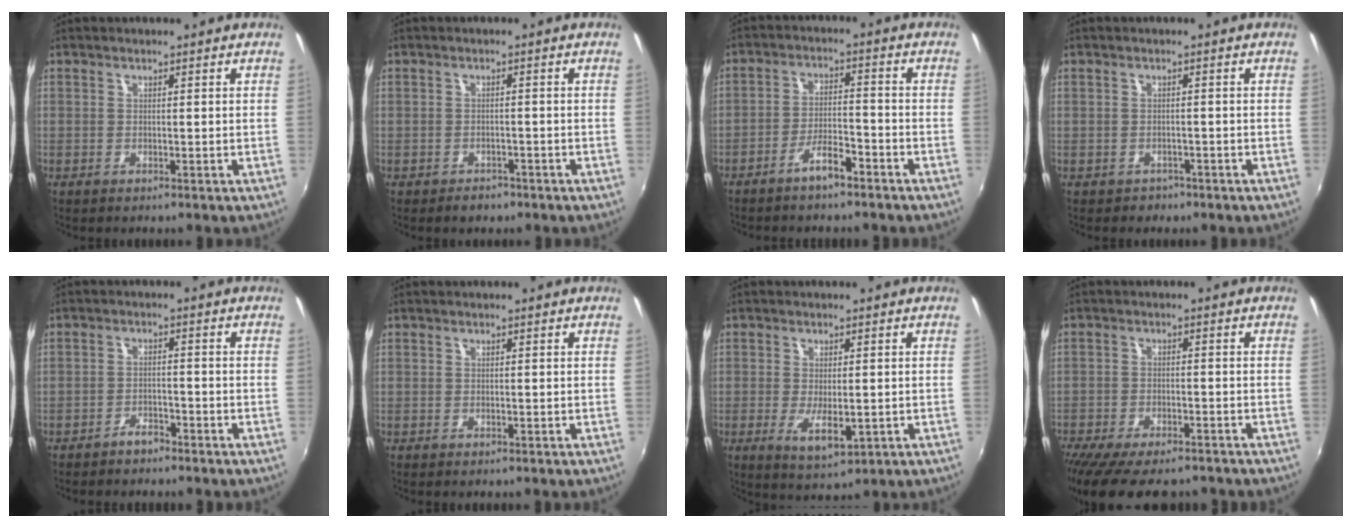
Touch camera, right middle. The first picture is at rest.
{"total": 2.7, "force": [-2.0, 1.7, 0.8], "torque": [-0.021, -0.004, -0.026]}
{"total": 5.3, "force": [-4.1, 1.3, 3.1], "torque": [-0.071, 0.006, -0.069]}
{"total": 2.2, "force": [-1.3, 1.7, 0.3], "torque": [-0.011, -0.002, -0.016]}
{"total": 2.7, "force": [-2.4, 1.0, 0.8], "torque": [-0.028, 0.005, -0.039]}
{"total": 0.0}
{"total": 5.9, "force": [-1.4, 2.5, 5.2], "torque": [-0.098, -0.018, -0.020]}
{"total": 14.6, "force": [-11.8, 4.3, 7.4], "torque": [-0.160, -0.045, -0.186]}